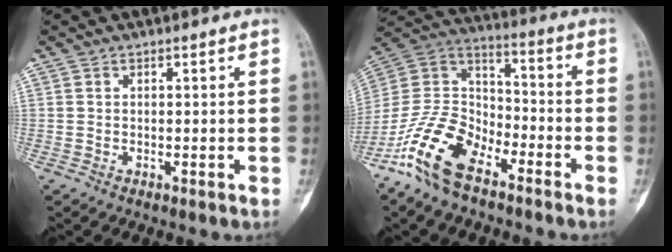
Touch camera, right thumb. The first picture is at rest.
{"total": 15.9, "force": [-10.0, 8.0, 9.4], "torque": [-0.175, 0.067, -0.201]}